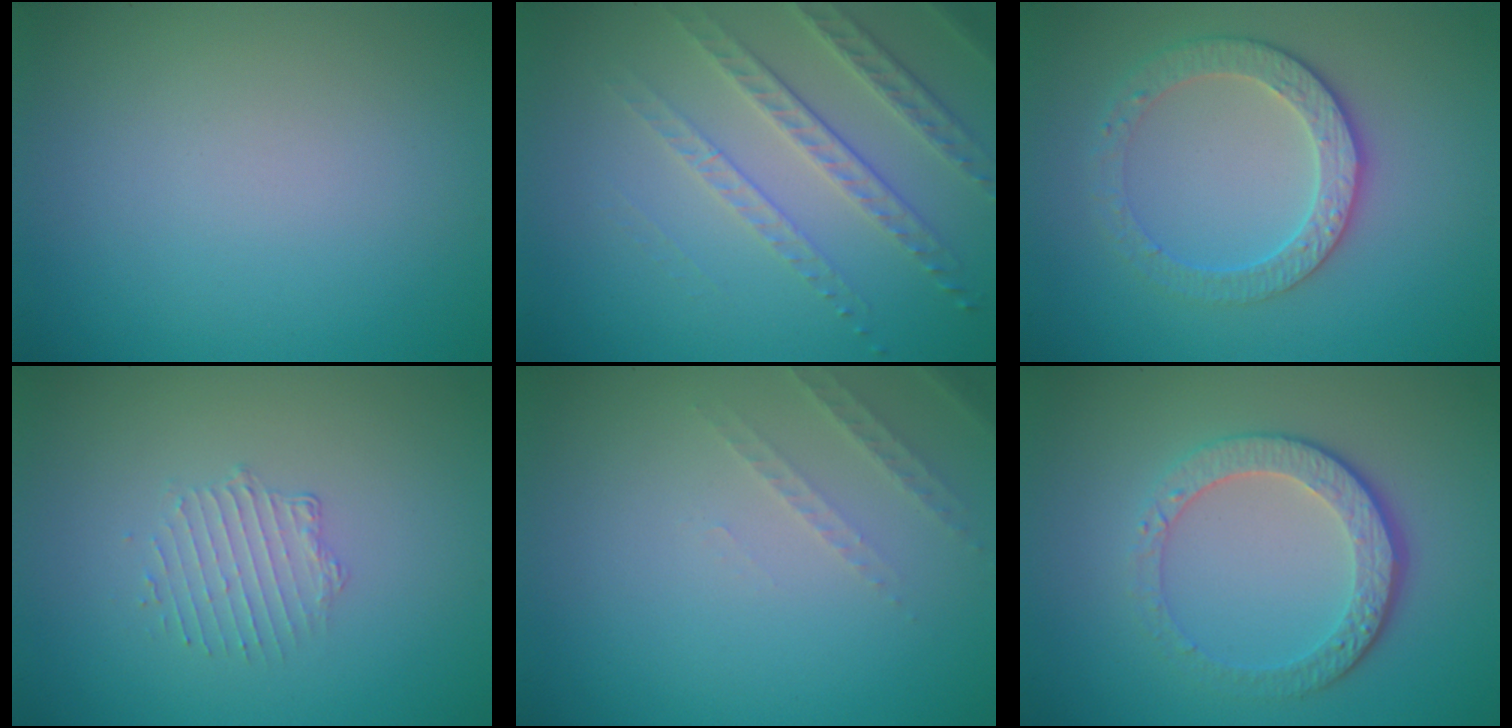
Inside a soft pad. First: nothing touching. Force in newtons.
{"total": 3.4, "press": 3.2, "slide": 1.3}
{"total": 3.3, "press": 3.1, "slide": 1.2}
{"total": 1.6, "press": 0.9, "slide": 1.3}
{"total": 1.5, "press": 1.4, "slide": 0.4}
{"total": 4.6, "press": 3.4, "slide": 3.2}